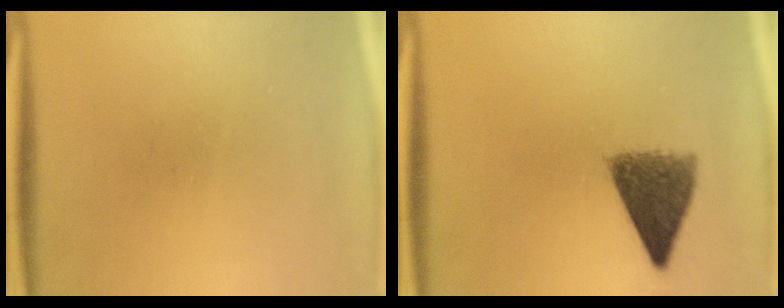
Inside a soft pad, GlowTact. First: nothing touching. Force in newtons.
{"total": 6.8}